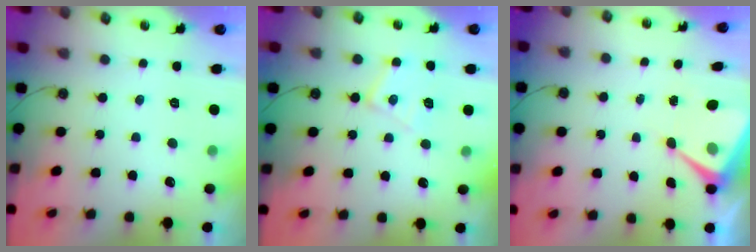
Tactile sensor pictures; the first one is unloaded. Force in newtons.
{"total": 10.3, "press": 10.3, "slide": 0.6}
{"total": 6.7, "press": 6.7, "slide": 0.2}